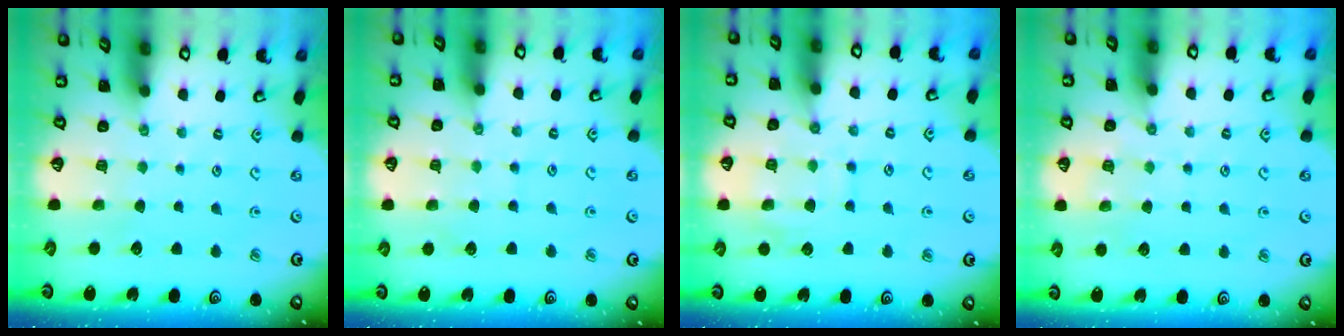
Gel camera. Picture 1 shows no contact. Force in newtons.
{"total": 4.6, "press": 4.5, "slide": 0.5}
{"total": 11.3, "press": 11.2, "slide": 0.9}
{"total": 4.9, "press": 4.8, "slide": 0.6}